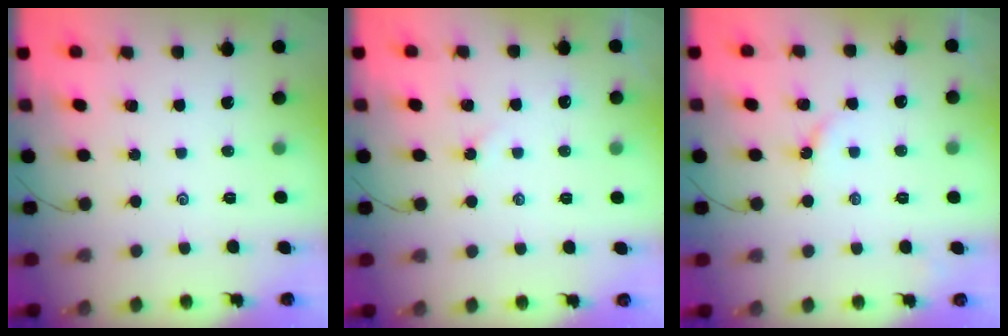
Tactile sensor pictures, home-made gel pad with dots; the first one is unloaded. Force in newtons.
{"total": 1.9, "press": 1.9, "slide": 0.3}
{"total": 2.4, "press": 2.4, "slide": 0.3}